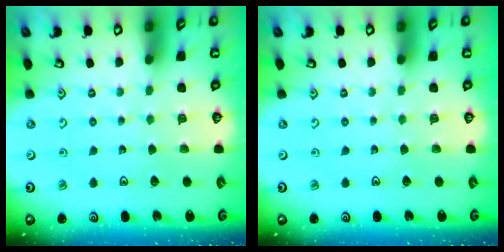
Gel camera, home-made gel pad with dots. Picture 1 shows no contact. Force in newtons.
{"total": 0.0}